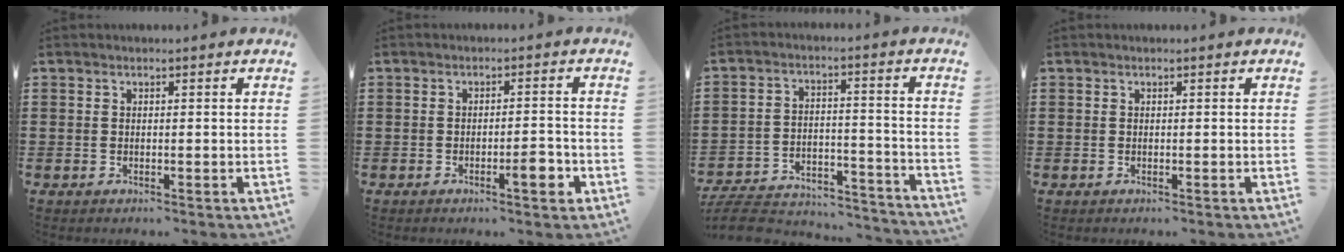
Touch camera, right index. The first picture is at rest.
{"total": 4.4, "force": [-2.0, 0.8, 3.9], "torque": [-0.051, -0.004, -0.034]}
{"total": 7.7, "force": [-7.2, 1.5, 2.3], "torque": [-0.046, 0.013, -0.143]}
{"total": 0.0}